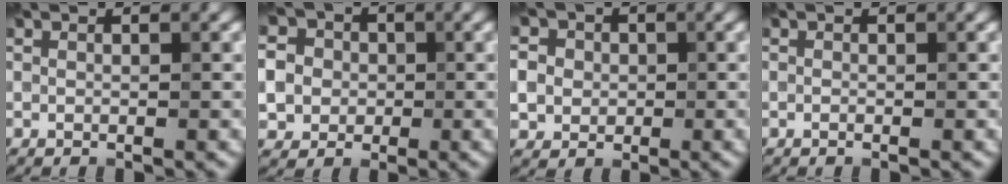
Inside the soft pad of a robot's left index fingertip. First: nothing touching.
{"total": 8.6, "force": [-0.5, 8.0, 3.1], "torque": [-0.077, 0.014, -0.035]}
{"total": 6.6, "force": [0.4, 6.1, 2.6], "torque": [-0.056, 0.027, -0.016]}
{"total": 0.0}